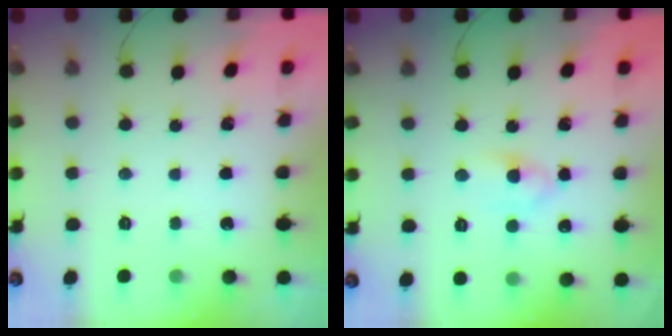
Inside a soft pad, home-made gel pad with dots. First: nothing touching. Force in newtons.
{"total": 4.0, "press": 3.9, "slide": 1.0}